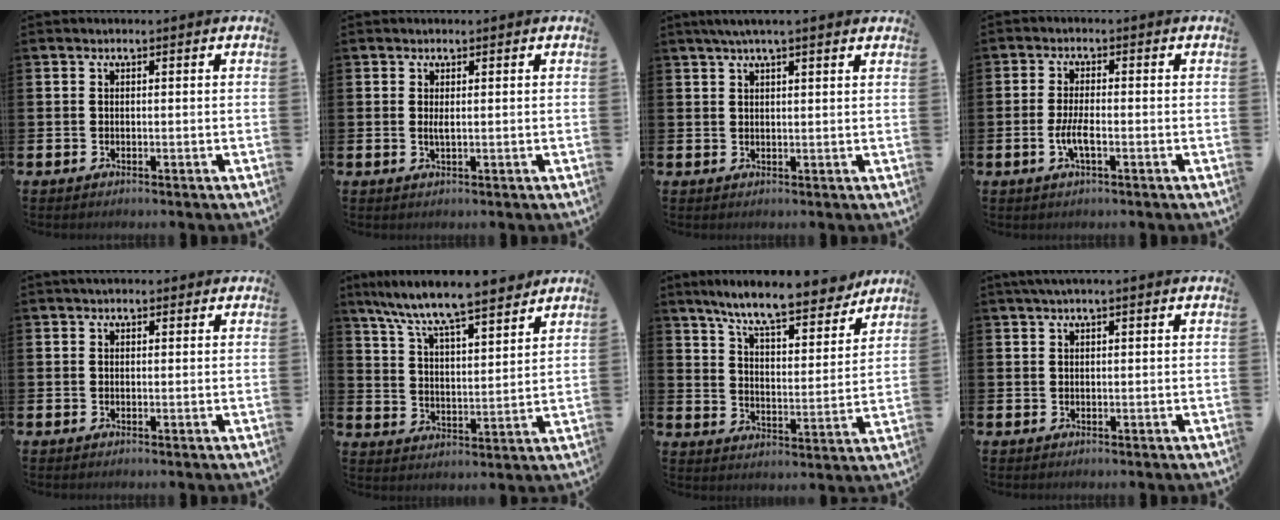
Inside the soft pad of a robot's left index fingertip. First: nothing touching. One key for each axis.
{"total": 1.0, "fx": 0.3, "fy": 0.1, "fz": 0.9, "tx": -0.015, "ty": -0.001, "tz": 0.004}
{"total": 3.3, "fx": 2.7, "fy": 0.1, "fz": 1.9, "tx": -0.041, "ty": 0.001, "tz": 0.047}
{"total": 3.3, "fx": -1.0, "fy": 0.9, "fz": 3.0, "tx": -0.064, "ty": 0.003, "tz": -0.019}
{"total": 1.4, "fx": 1.2, "fy": 0.7, "fz": 0.4, "tx": 0.001, "ty": 0.004, "tz": 0.019}
{"total": 9.0, "fx": 8.4, "fy": 0.5, "fz": 3.2, "tx": -0.096, "ty": -0.053, "tz": 0.147}
{"total": 10.0, "fx": 9.1, "fy": 1.2, "fz": 4.0, "tx": -0.094, "ty": -0.056, "tz": 0.158}
{"total": 1.7, "fx": 1.3, "fy": -0.1, "fz": 1.1, "tx": -0.028, "ty": 0.004, "tz": 0.024}